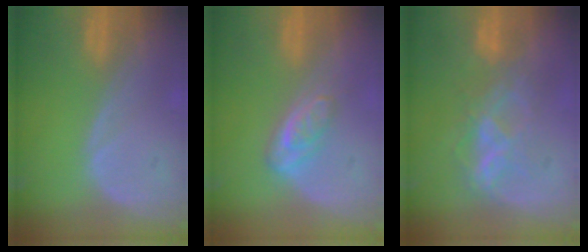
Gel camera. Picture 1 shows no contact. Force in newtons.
{"total": 5.0, "press": 4.4, "slide": 2.4}
{"total": 5.9, "press": 5.8, "slide": 1.1}